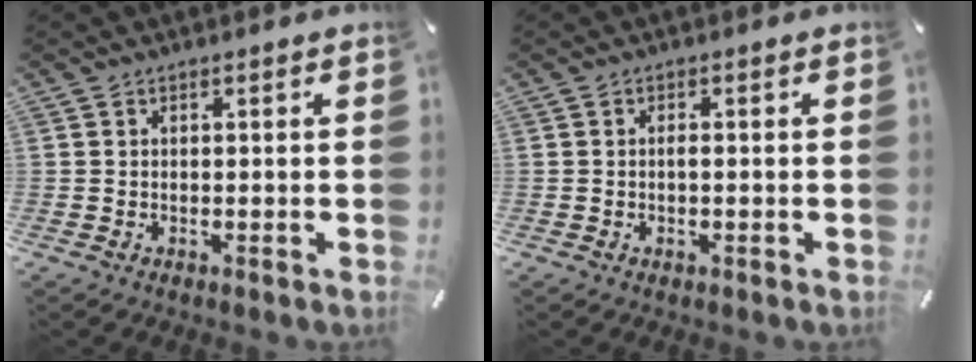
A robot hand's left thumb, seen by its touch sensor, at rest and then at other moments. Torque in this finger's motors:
{"motor_torque": [-0.28, -0.35, 0.03, -0.11, -0.02]}